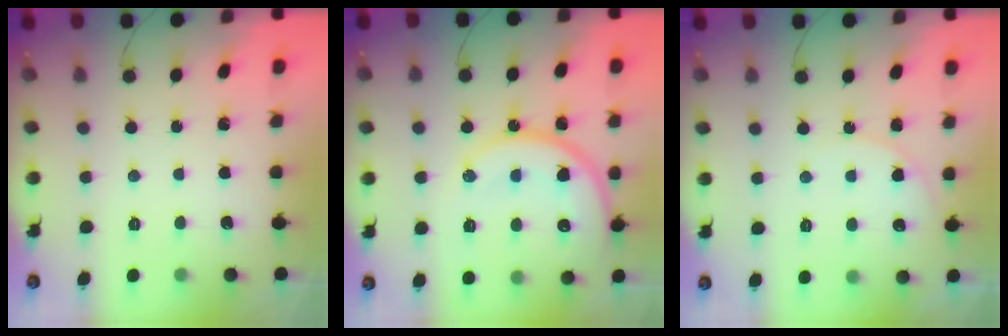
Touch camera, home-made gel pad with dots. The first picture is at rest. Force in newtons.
{"total": 17.9, "press": 17.8, "slide": 1.5}
{"total": 6.0, "press": 6.0, "slide": 0.5}